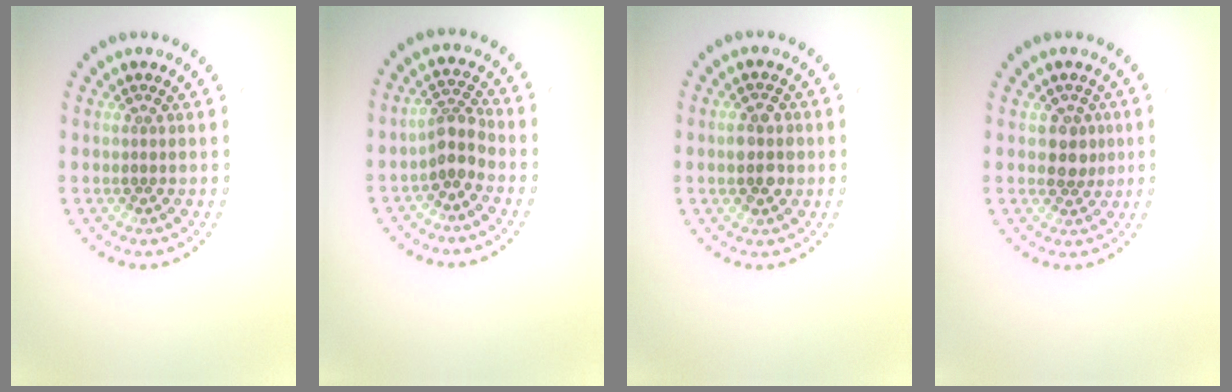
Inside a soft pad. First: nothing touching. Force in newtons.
{"total": 2.5, "press": 2.0, "slide": 1.5}
{"total": 2.7, "press": 2.7, "slide": 0.1}
{"total": 2.2, "press": 2.0, "slide": 0.9}